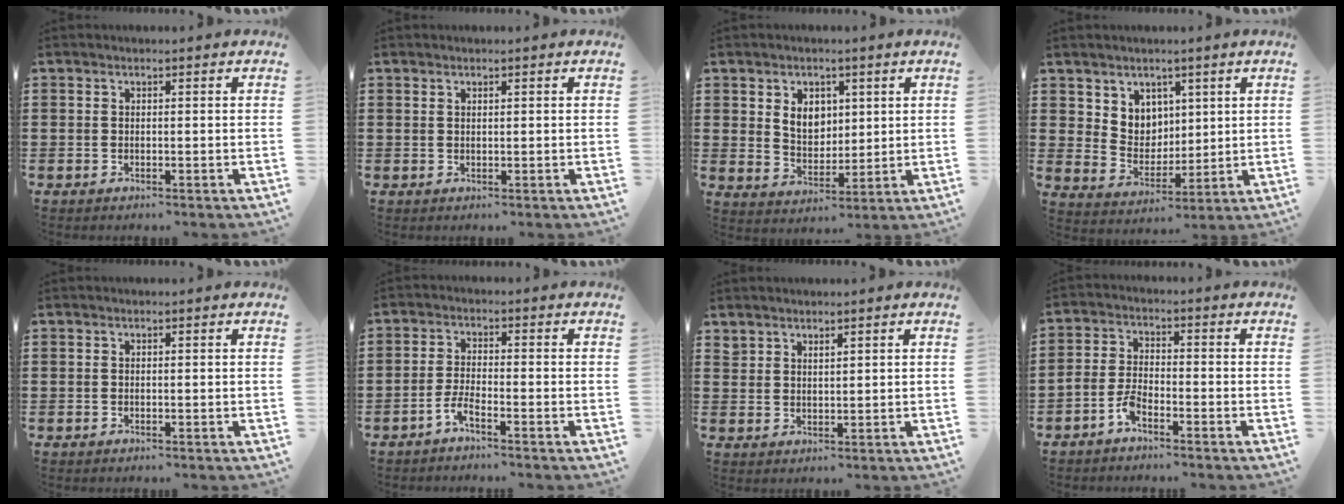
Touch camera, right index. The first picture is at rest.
{"total": 0.6, "force": [0.5, 0.3, 0.2], "torque": [-0.005, 0.003, 0.010]}
{"total": 5.1, "force": [1.8, 4.0, 2.5], "torque": [-0.058, 0.009, 0.031]}
{"total": 6.0, "force": [3.7, 4.7, 0.0], "torque": [-0.034, -0.008, 0.071]}
{"total": 0.0}
{"total": 2.9, "force": [-2.3, 0.1, 1.8], "torque": [-0.048, -0.004, -0.048]}
{"total": 2.1, "force": [2.0, 0.5, 0.0], "torque": [-0.003, 0.004, 0.039]}
{"total": 3.7, "force": [-3.1, 0.9, 1.8], "torque": [-0.056, -0.001, -0.067]}